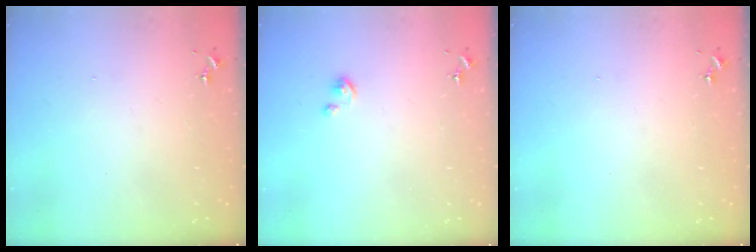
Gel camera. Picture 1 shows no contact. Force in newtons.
{"total": 2.7, "press": 2.7, "slide": 0.3}
{"total": 0.0}